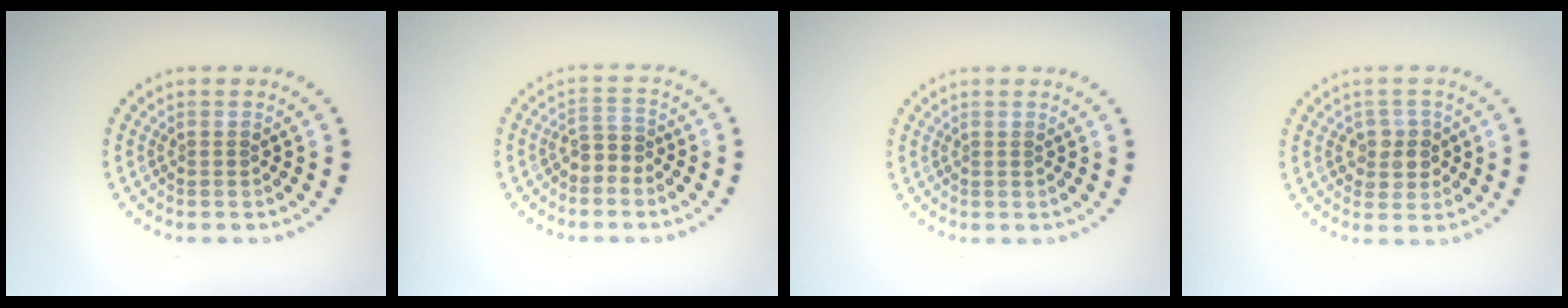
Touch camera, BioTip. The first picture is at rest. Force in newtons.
{"total": 1.8, "press": 1.5, "slide": 0.9}
{"total": 0.0}
{"total": 2.1, "press": 2.0, "slide": 0.8}